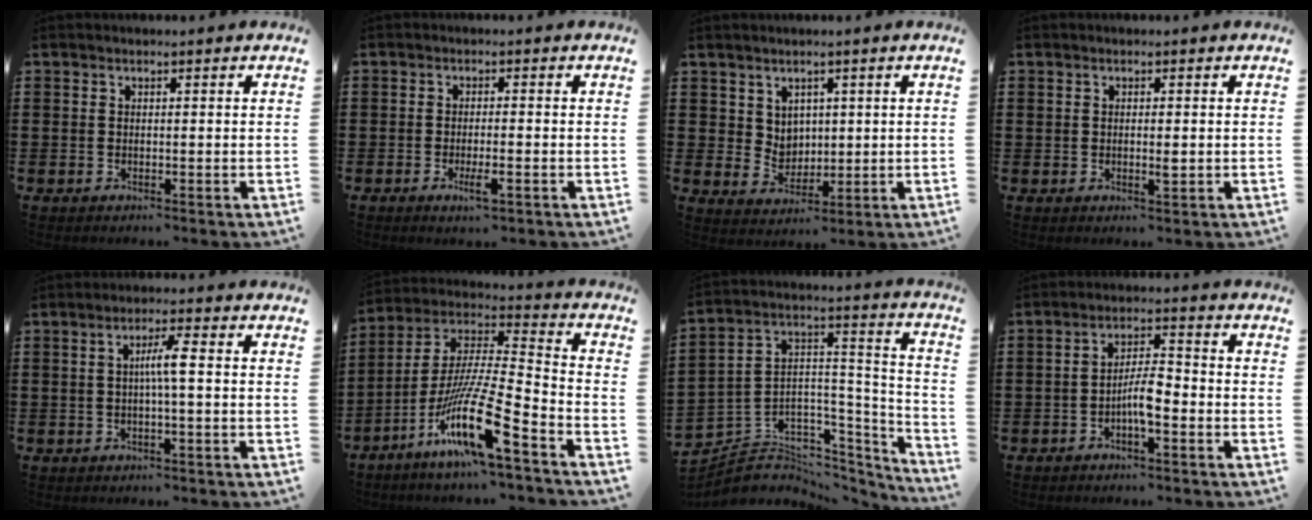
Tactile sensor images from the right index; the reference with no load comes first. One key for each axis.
{"total": 3.0, "fx": -1.5, "fy": 0.5, "fz": 2.5, "tx": -0.047, "ty": -0.003, "tz": -0.029}
{"total": 4.0, "fx": 2.3, "fy": 3.2, "fz": 0.9, "tx": -0.025, "ty": 0.001, "tz": 0.042}
{"total": 1.6, "fx": -0.1, "fy": 0.5, "fz": 1.5, "tx": -0.027, "ty": -0.002, "tz": -0.001}
{"total": 3.8, "fx": -0.1, "fy": 0.1, "fz": 3.8, "tx": -0.071, "ty": 0.001, "tz": -0.006}
{"total": 16.6, "fx": -10.3, "fy": 2.0, "fz": 12.9, "tx": -0.266, "ty": 0.004, "tz": -0.192}
{"total": 4.4, "fx": -1.7, "fy": 4.0, "fz": 0.4, "tx": -0.028, "ty": -0.016, "tz": -0.031}
{"total": 4.9, "fx": -1.9, "fy": 1.3, "fz": 4.4, "tx": -0.084, "ty": 0.009, "tz": -0.038}